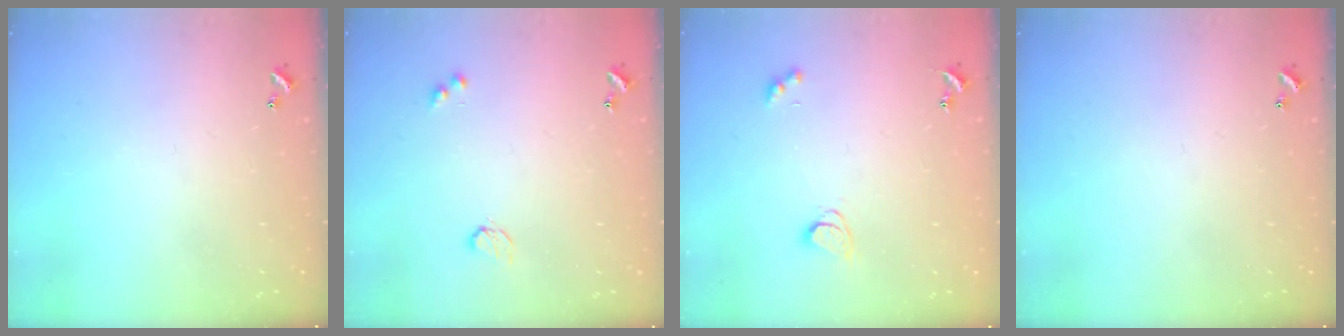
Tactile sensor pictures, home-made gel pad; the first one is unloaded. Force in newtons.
{"total": 3.4, "press": 3.4, "slide": 0.5}
{"total": 2.3, "press": 2.3, "slide": 0.3}
{"total": 0.0}